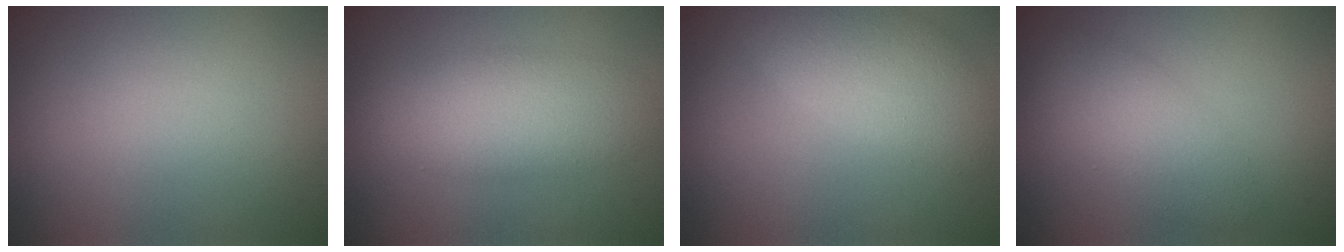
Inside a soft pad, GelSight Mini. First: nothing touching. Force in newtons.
{"total": 4.8, "press": 4.8, "slide": 0.3}
{"total": 5.2, "press": 5.2, "slide": 0.3}
{"total": 3.5, "press": 3.5, "slide": 0.2}